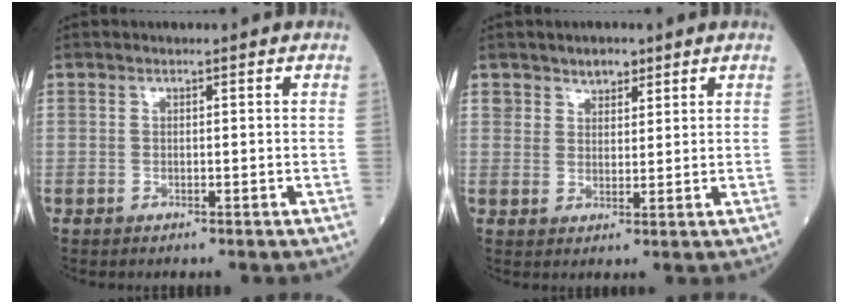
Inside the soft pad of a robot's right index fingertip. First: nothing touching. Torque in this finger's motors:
{"motor_torque": [-0.05, 0.09, 0.00, 0.02]}